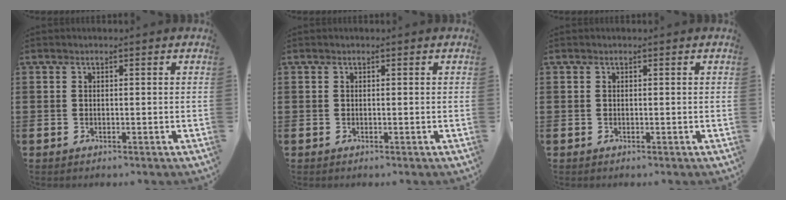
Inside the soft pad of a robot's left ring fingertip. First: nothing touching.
{"total": 0.0}
{"total": 0.0}